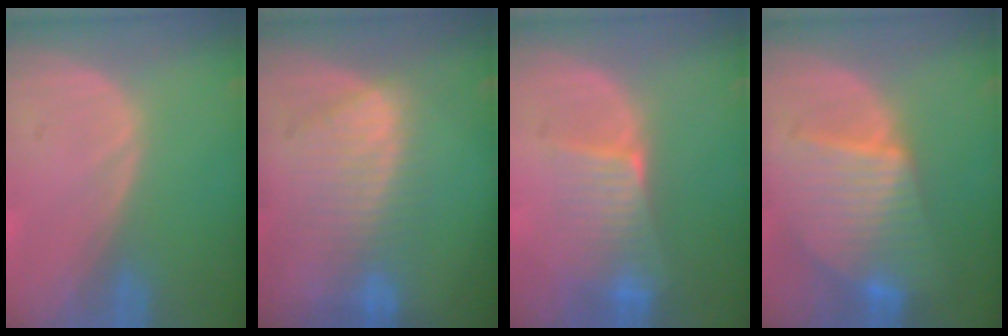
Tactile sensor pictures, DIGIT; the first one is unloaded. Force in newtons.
{"total": 7.6, "press": 7.4, "slide": 1.8}
{"total": 6.4, "press": 5.7, "slide": 2.8}
{"total": 8.9, "press": 8.9, "slide": 0.5}